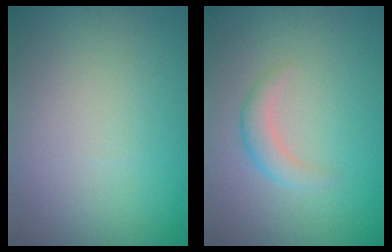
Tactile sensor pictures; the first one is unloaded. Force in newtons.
{"total": 1.8, "press": 1.8, "slide": 0.2}